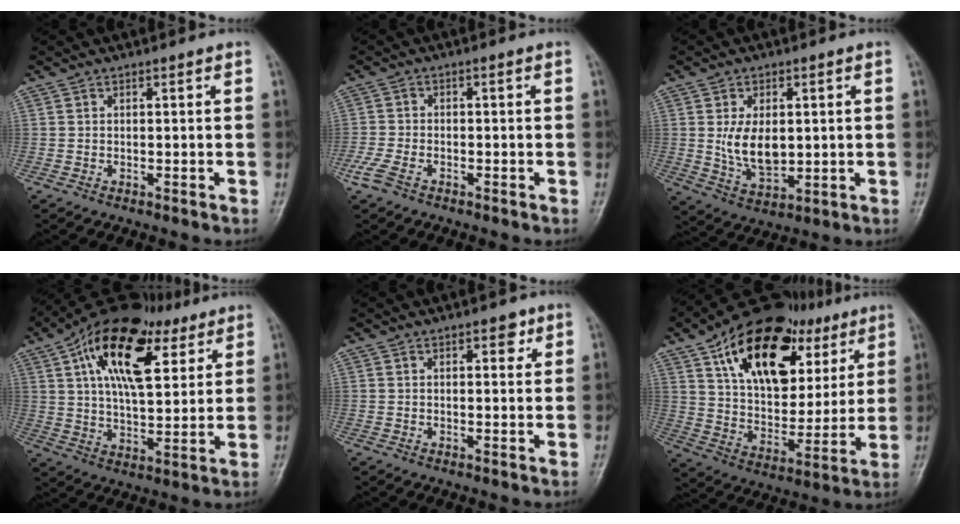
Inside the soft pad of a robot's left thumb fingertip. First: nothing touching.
{"total": 4.2, "force": [-2.6, 2.0, 2.7], "torque": [-0.071, 0.007, -0.052]}
{"total": 9.0, "force": [0.8, 5.5, 7.1], "torque": [-0.112, -0.012, 0.028]}
{"total": 21.1, "force": [9.6, 10.4, 15.7], "torque": [-0.230, -0.015, 0.158]}
{"total": 2.9, "force": [1.6, 1.4, 2.0], "torque": [-0.011, -0.005, 0.021]}
{"total": 26.3, "force": [12.3, 15.0, 17.8], "torque": [-0.240, -0.012, 0.201]}